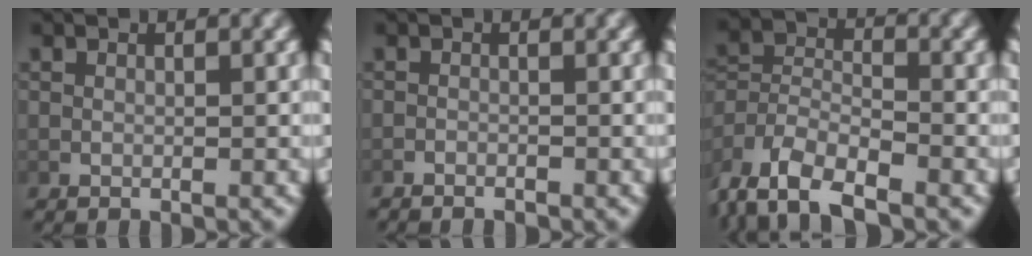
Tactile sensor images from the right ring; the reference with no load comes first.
{"total": 1.4, "force": [-1.4, 0.1, -0.1], "torque": [0.000, -0.006, -0.020]}
{"total": 6.5, "force": [-2.0, 5.0, 3.5], "torque": [-0.094, -0.023, -0.038]}